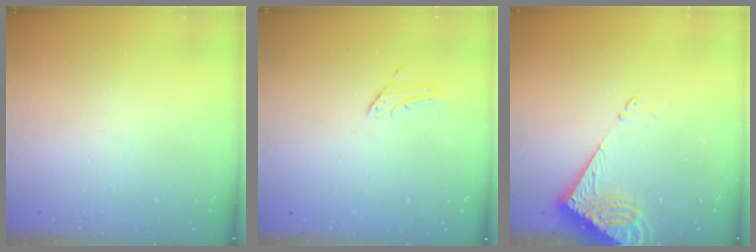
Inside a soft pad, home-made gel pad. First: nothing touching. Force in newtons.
{"total": 2.2, "press": 2.2, "slide": 0.2}
{"total": 7.8, "press": 7.8, "slide": 0.6}